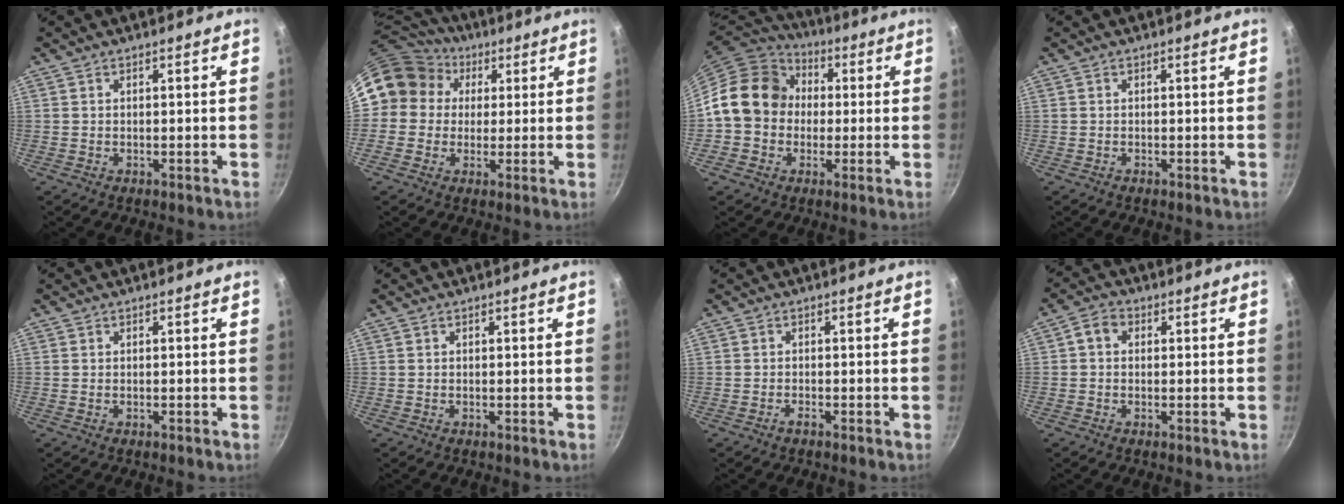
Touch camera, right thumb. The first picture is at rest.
{"total": 12.5, "force": [3.6, 11.3, 4.1], "torque": [-0.049, 0.018, 0.048]}
{"total": 14.9, "force": [0.9, 12.7, 7.7], "torque": [-0.093, 0.032, 0.000]}
{"total": 0.0}
{"total": 0.0}
{"total": 0.0}
{"total": 0.9, "force": [-0.7, 0.1, 0.5], "torque": [-0.011, 0.007, -0.017]}
{"total": 3.3, "force": [0.5, 2.6, 2.0], "torque": [-0.036, 0.007, -0.001]}